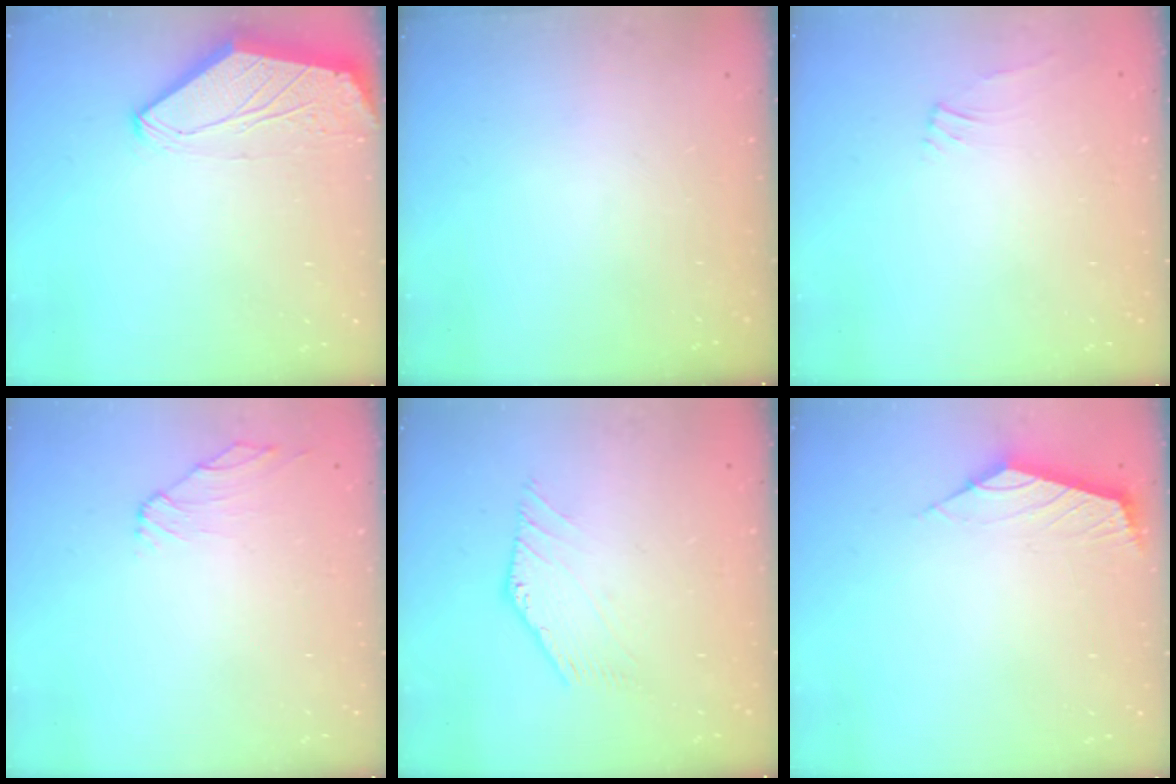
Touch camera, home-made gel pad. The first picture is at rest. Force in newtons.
{"total": 0.0}
{"total": 0.6, "press": 0.5, "slide": 0.4}
{"total": 0.9, "press": 0.8, "slide": 0.5}
{"total": 3.1, "press": 3.1, "slide": 0.4}
{"total": 2.3, "press": 2.2, "slide": 0.4}